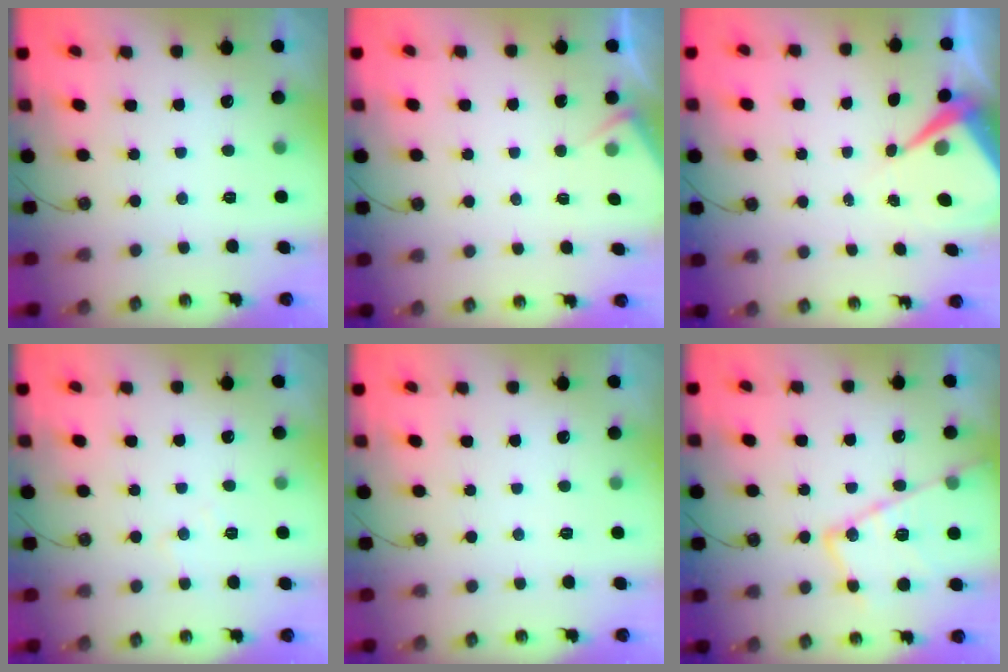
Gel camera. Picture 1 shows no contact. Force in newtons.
{"total": 4.9, "press": 4.9, "slide": 0.5}
{"total": 6.3, "press": 6.3, "slide": 0.4}
{"total": 5.8, "press": 5.7, "slide": 0.9}
{"total": 2.8, "press": 2.8, "slide": 0.5}
{"total": 18.3, "press": 18.3, "slide": 1.6}